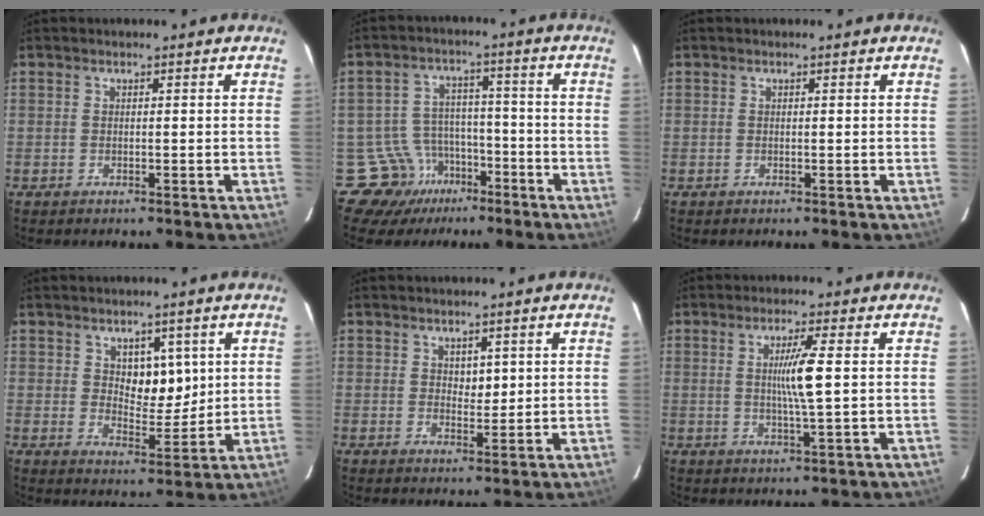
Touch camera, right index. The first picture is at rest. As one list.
[{"total": 11.2, "force": [-6.0, 9.4, 0.5], "torque": [-0.018, 0.057, -0.080]}, {"total": 0.0}, {"total": 6.2, "force": [2.2, 3.4, 4.7], "torque": [-0.066, 0.000, 0.042]}, {"total": 2.3, "force": [0.9, 1.4, 1.6], "torque": [-0.020, -0.001, 0.016]}, {"total": 5.5, "force": [0.6, -0.7, 5.5], "torque": [-0.099, -0.006, 0.014]}]